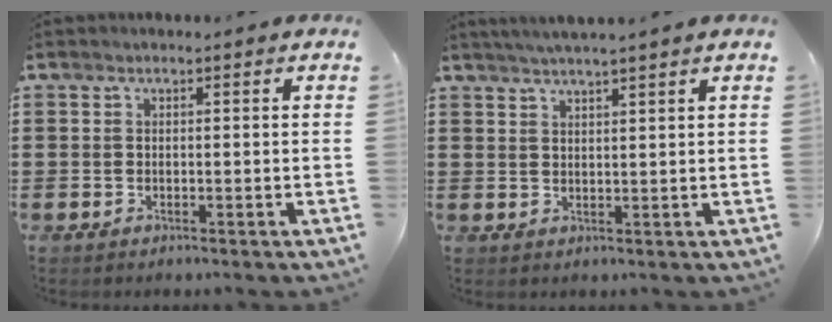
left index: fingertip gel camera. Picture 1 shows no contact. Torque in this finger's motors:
{"motor_torque": [2.14, 0.00, 0.29, 0.04]}